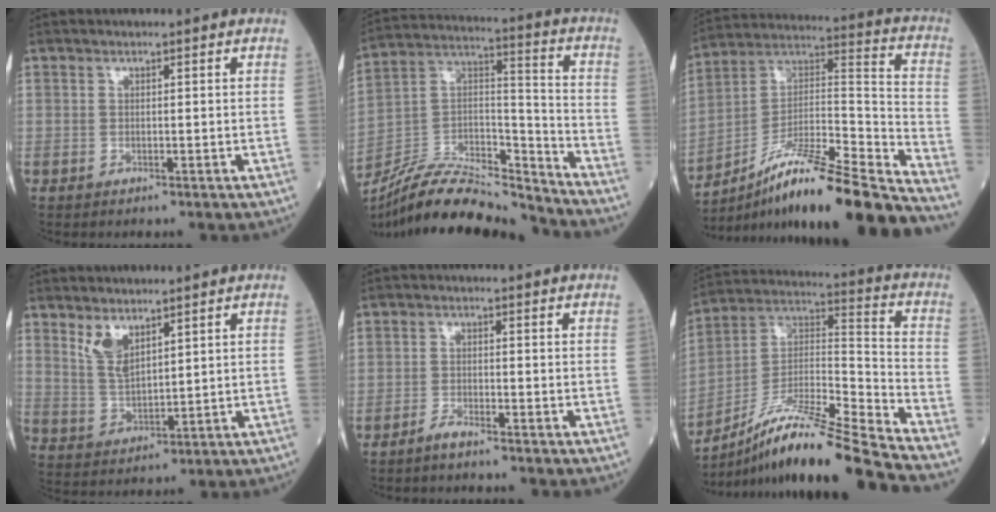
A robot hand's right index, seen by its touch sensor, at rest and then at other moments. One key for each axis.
{"total": 18.8, "fx": -17.8, "fy": 2.0, "fz": 5.6, "tx": -0.103, "ty": 0.034, "tz": -0.311}
{"total": 24.4, "fx": -20.1, "fy": -0.1, "fz": 13.8, "tx": -0.193, "ty": 0.006, "tz": -0.334}
{"total": 4.7, "fx": 3.3, "fy": 1.6, "fz": 3.0, "tx": -0.070, "ty": -0.009, "tz": 0.075}
{"total": 2.0, "fx": -1.8, "fy": -0.2, "fz": 0.9, "tx": -0.025, "ty": -0.003, "tz": -0.035}
{"total": 19.7, "fx": -16.1, "fy": -1.3, "fz": 11.3, "tx": -0.215, "ty": 0.004, "tz": -0.291}